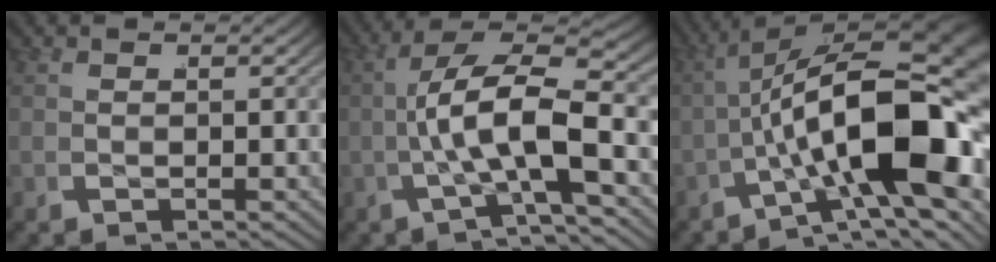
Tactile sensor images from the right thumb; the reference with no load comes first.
{"total": 7.7, "force": [-0.6, 2.8, 7.2], "torque": [-0.140, -0.020, -0.002]}
{"total": 18.2, "force": [-1.8, 8.4, 16.0], "torque": [-0.236, -0.037, -0.007]}